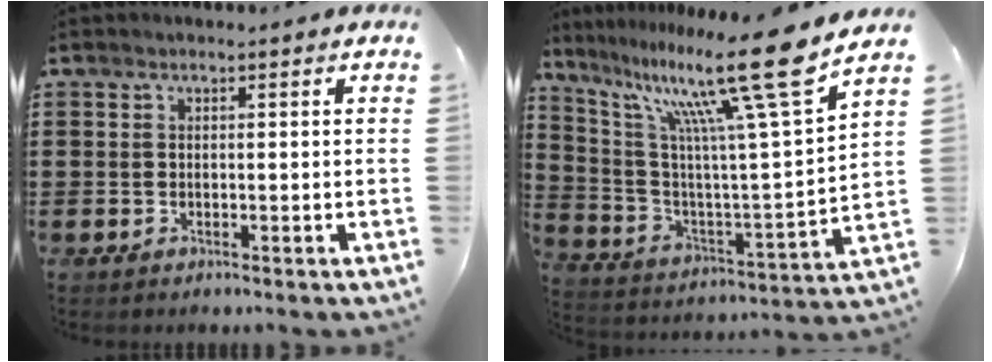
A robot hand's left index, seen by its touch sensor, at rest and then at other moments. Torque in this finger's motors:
{"motor_torque": [1.39, -0.75, 0.55, 0.21]}